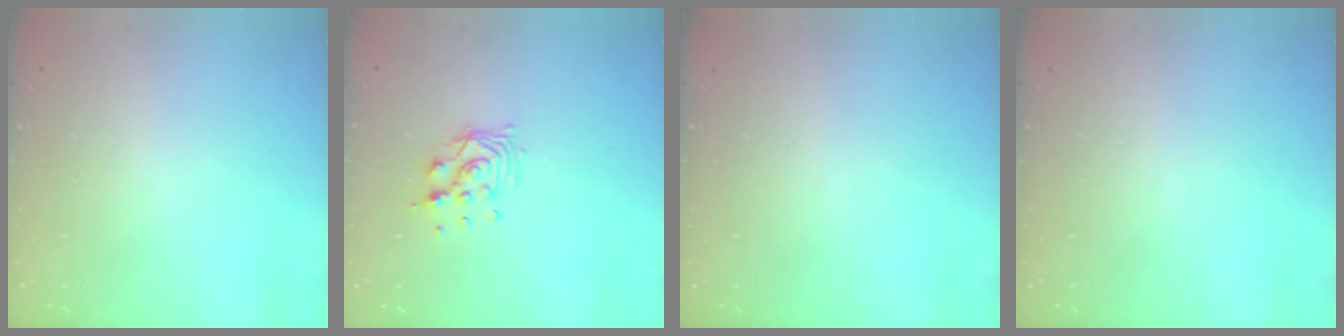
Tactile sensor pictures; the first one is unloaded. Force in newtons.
{"total": 8.9, "press": 8.9, "slide": 0.7}
{"total": 0.0}
{"total": 0.0}